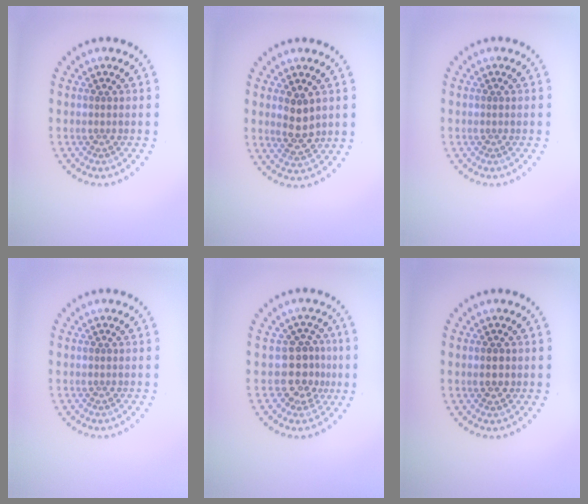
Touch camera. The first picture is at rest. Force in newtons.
{"total": 2.9, "press": 2.8, "slide": 0.9}
{"total": 0.0}
{"total": 0.0}
{"total": 3.3, "press": 2.8, "slide": 1.6}
{"total": 2.0, "press": 2.0, "slide": 0.2}